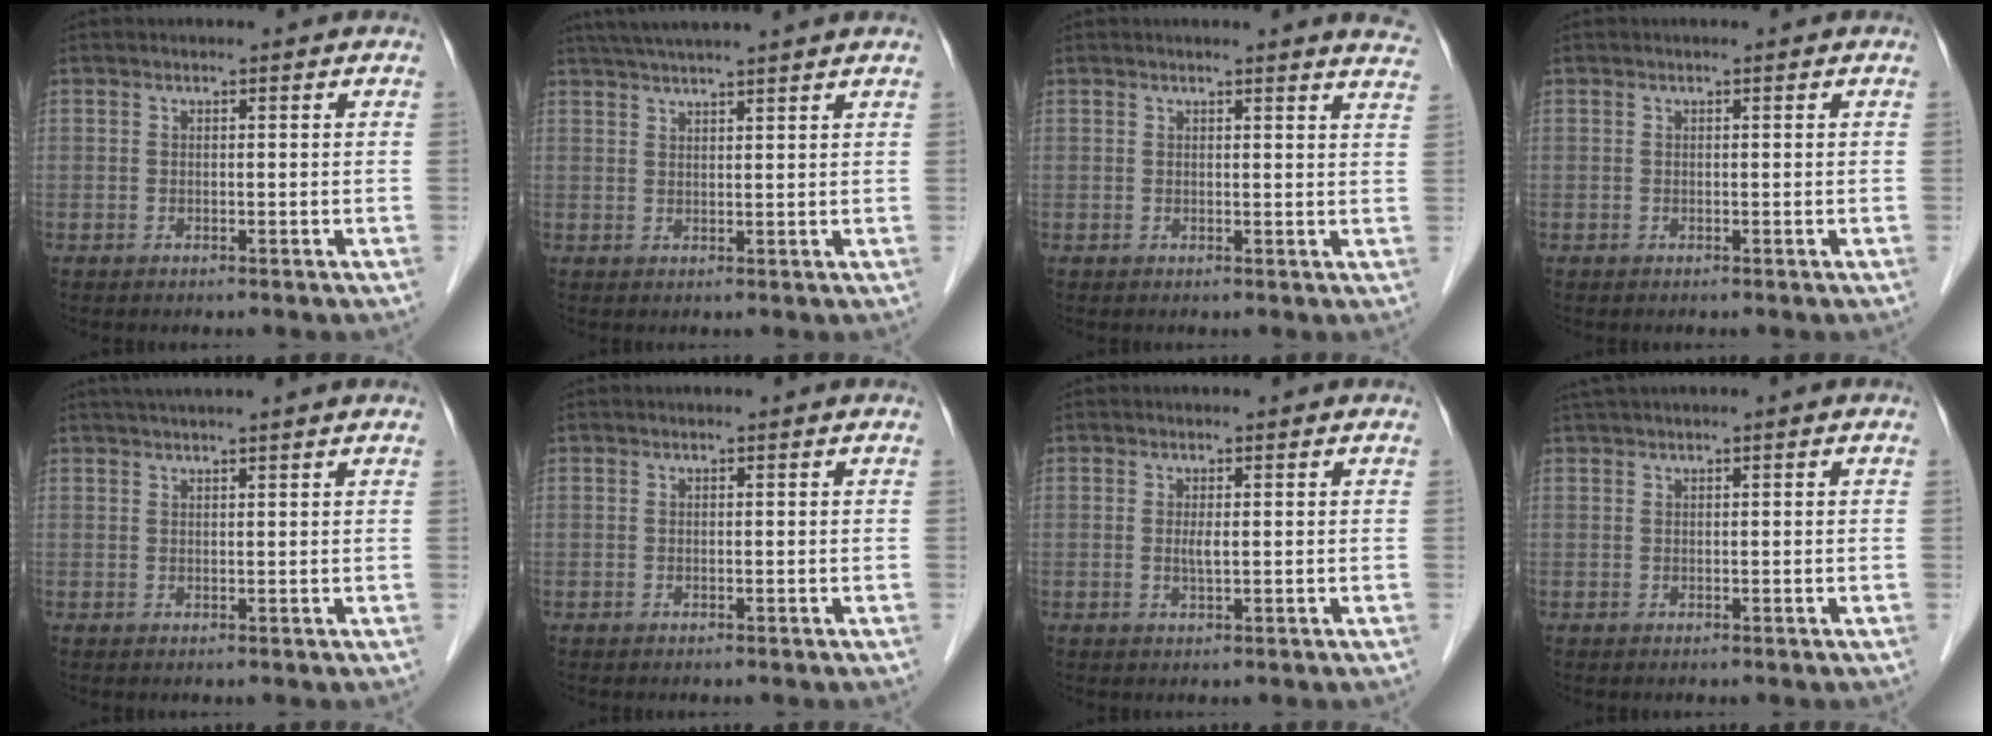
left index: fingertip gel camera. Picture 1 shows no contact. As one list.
[{"total": 8.5, "force": [7.4, -0.9, 4.1], "torque": [-0.068, 0.034, 0.107]}, {"total": 5.6, "force": [5.4, 0.0, 1.6], "torque": [-0.012, -0.025, 0.029]}, {"total": 0.0}, {"total": 5.0, "force": [4.3, -0.7, 2.5], "torque": [-0.033, 0.031, 0.065]}, {"total": 0.0}, {"total": 1.4, "force": [0.1, 0.2, 1.4], "torque": [-0.032, -0.002, 0.003]}, {"total": 1.4, "force": [0.9, 0.0, 1.1], "torque": [-0.030, 0.021, 0.023]}]